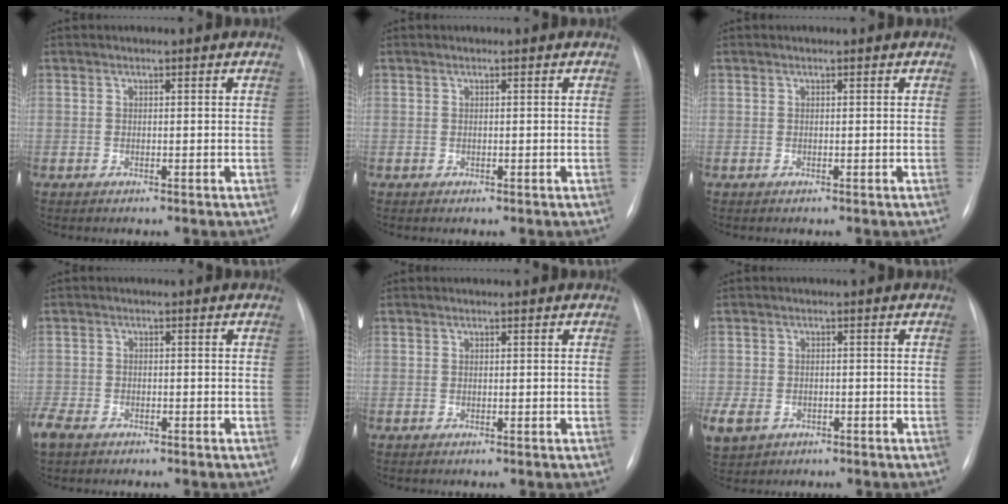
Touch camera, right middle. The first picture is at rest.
{"total": 0.0}
{"total": 0.0}
{"total": 5.0, "force": [-3.7, 2.5, 2.3], "torque": [-0.051, -0.007, -0.065]}
{"total": 0.0}
{"total": 9.3, "force": [-4.5, 7.1, 4.0], "torque": [-0.122, -0.008, -0.064]}